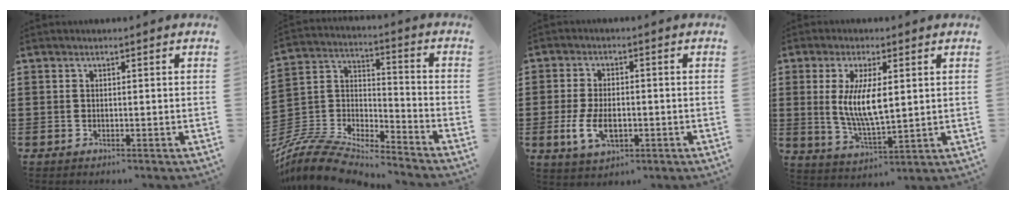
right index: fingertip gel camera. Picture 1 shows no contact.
{"total": 9.9, "force": [-9.2, 2.3, 2.9], "torque": [-0.077, 0.008, -0.187]}
{"total": 5.8, "force": [-1.3, 3.2, 4.7], "torque": [-0.102, -0.002, -0.025]}
{"total": 8.2, "force": [1.2, 2.8, 7.6], "torque": [-0.160, 0.001, 0.017]}